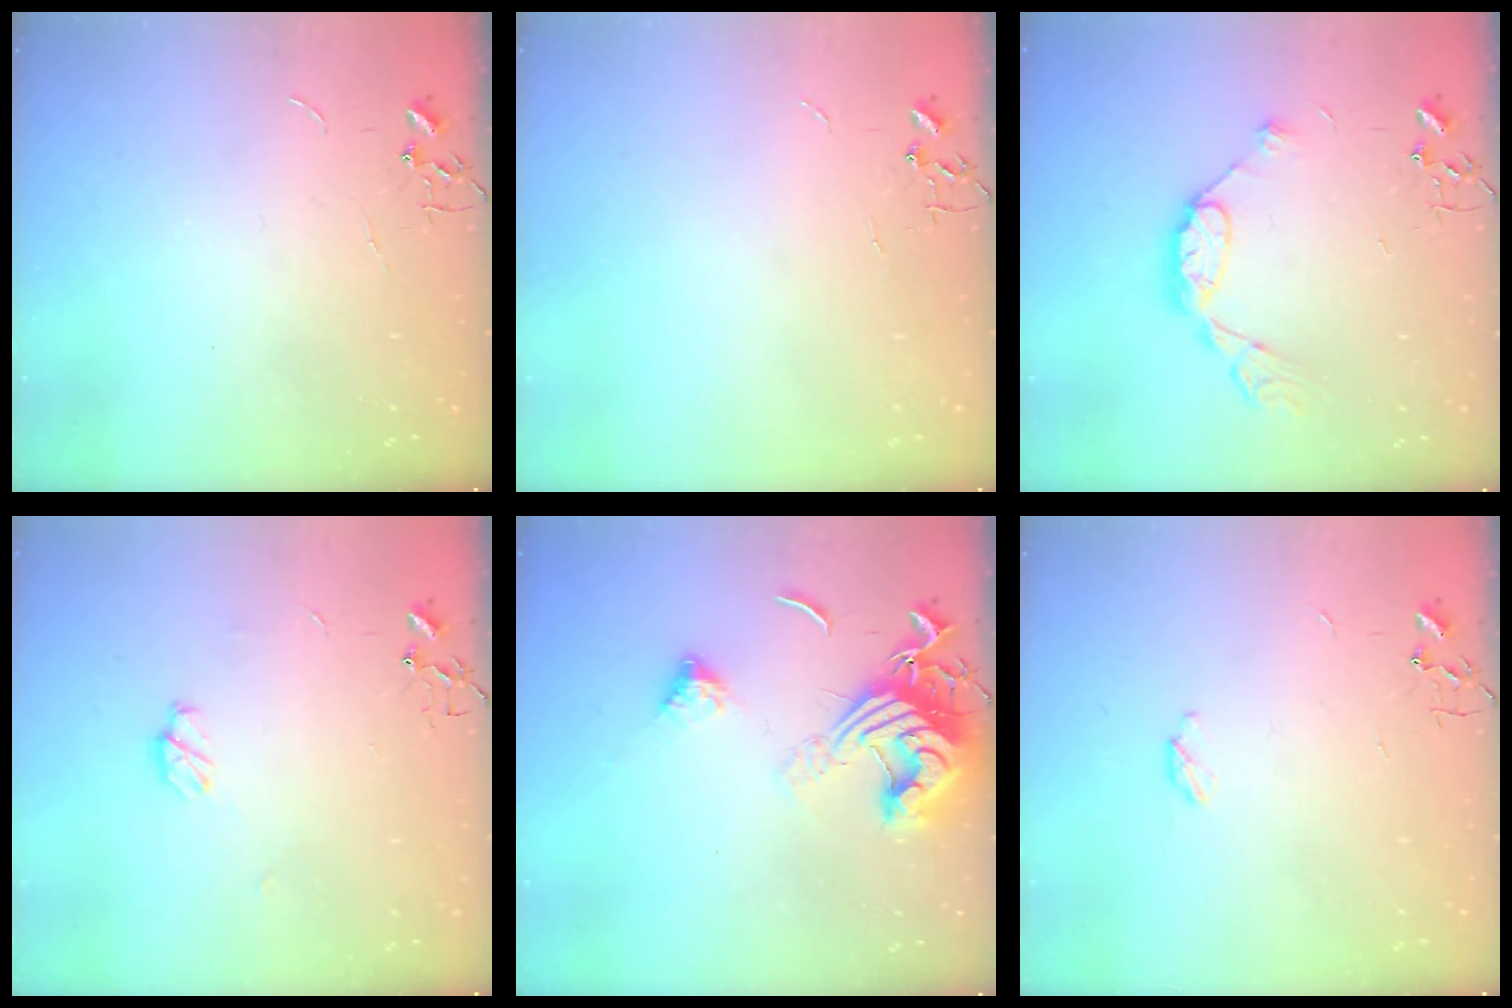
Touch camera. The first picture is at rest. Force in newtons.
{"total": 0.0}
{"total": 11.0, "press": 11.0, "slide": 0.9}
{"total": 4.9, "press": 4.9, "slide": 0.3}
{"total": 15.1, "press": 15.0, "slide": 1.7}
{"total": 3.6, "press": 3.6, "slide": 0.6}